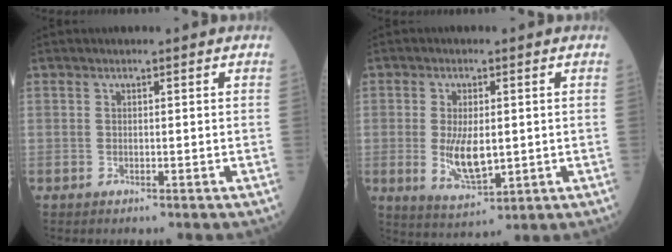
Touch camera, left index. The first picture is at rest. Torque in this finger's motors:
{"motor_torque": [1.48, 0.02, 0.59, 0.16]}